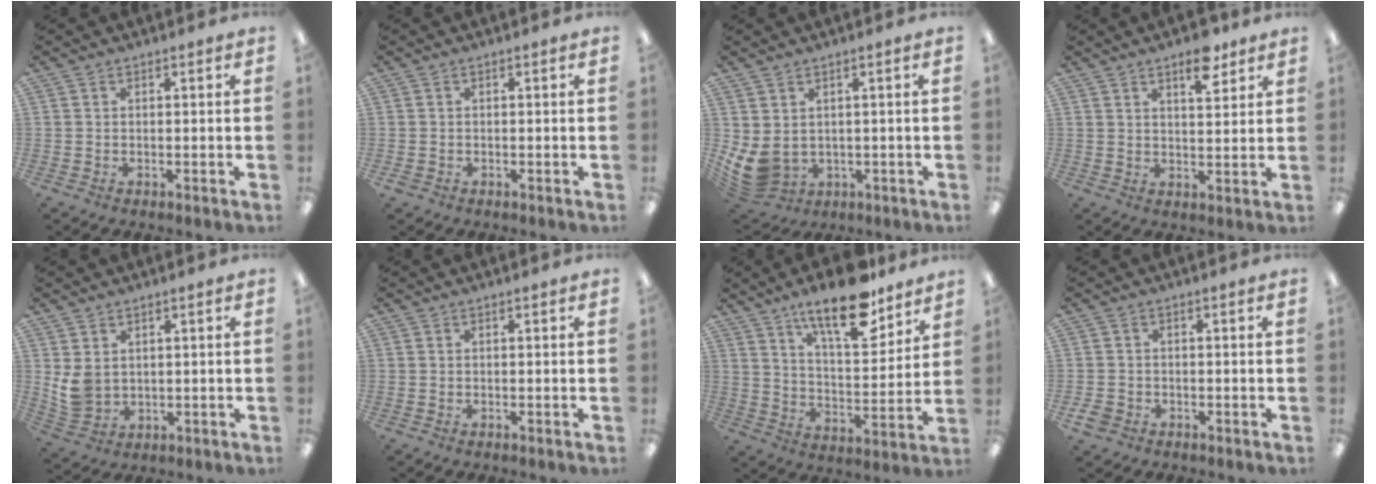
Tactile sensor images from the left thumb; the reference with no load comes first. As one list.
[{"total": 0.7, "force": [0.0, 0.6, 0.3], "torque": [-0.007, 0.004, -0.001]}, {"total": 5.7, "force": [1.0, 4.4, 3.4], "torque": [-0.097, -0.013, 0.021]}, {"total": 7.8, "force": [5.2, 3.1, 4.9], "torque": [-0.060, -0.029, 0.085]}, {"total": 5.5, "force": [2.0, 4.3, 2.8], "torque": [-0.062, -0.008, 0.039]}, {"total": 0.0}, {"total": 17.9, "force": [12.7, 6.2, 11.0], "torque": [-0.169, -0.069, 0.209]}, {"total": 2.6, "force": [-1.2, 2.0, 1.0], "torque": [-0.021, 0.003, -0.024]}]